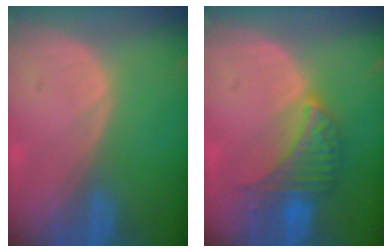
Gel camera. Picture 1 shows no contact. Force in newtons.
{"total": 6.5, "press": 6.5, "slide": 0.5}